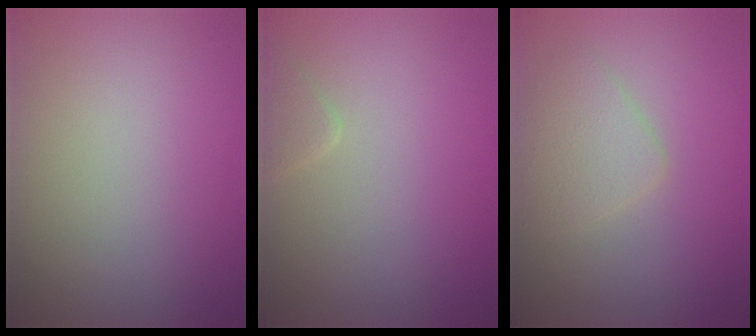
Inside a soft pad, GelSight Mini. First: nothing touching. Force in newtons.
{"total": 1.0, "press": 1.0, "slide": 0.1}
{"total": 2.8, "press": 2.8, "slide": 0.0}